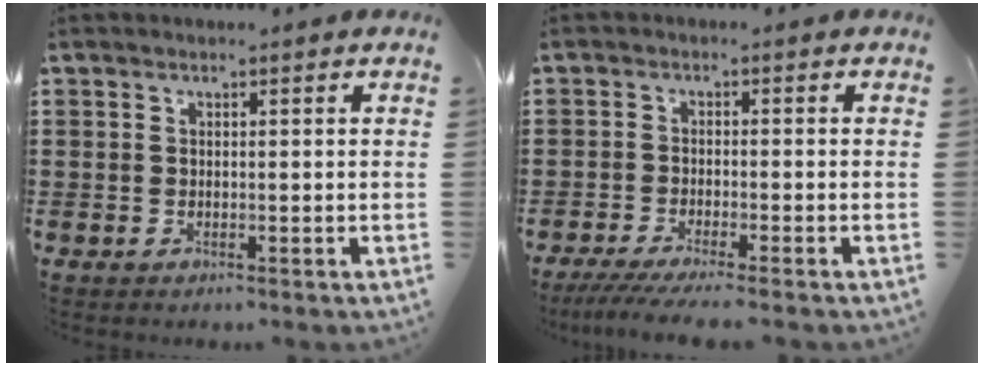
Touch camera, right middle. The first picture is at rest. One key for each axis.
{"total": 3.2, "fx": -2.8, "fy": -0.2, "fz": 1.6, "tx": -0.033, "ty": -0.010, "tz": -0.054}